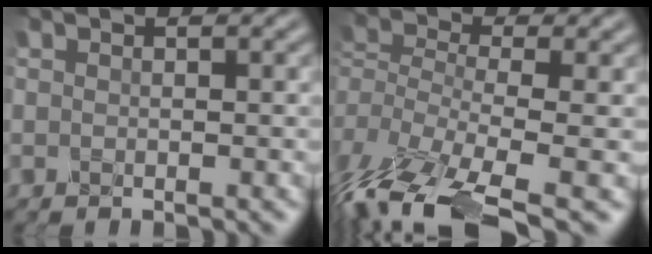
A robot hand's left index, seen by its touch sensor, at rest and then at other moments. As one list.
[{"total": 12.4, "force": [-8.4, 5.0, 7.6], "torque": [-0.186, -0.014, -0.112]}]